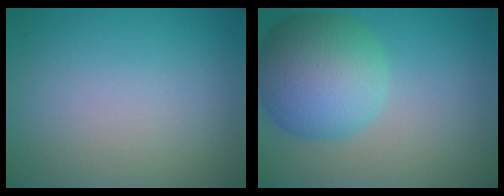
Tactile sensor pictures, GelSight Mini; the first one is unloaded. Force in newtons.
{"total": 8.7, "press": 8.7, "slide": 0.2}